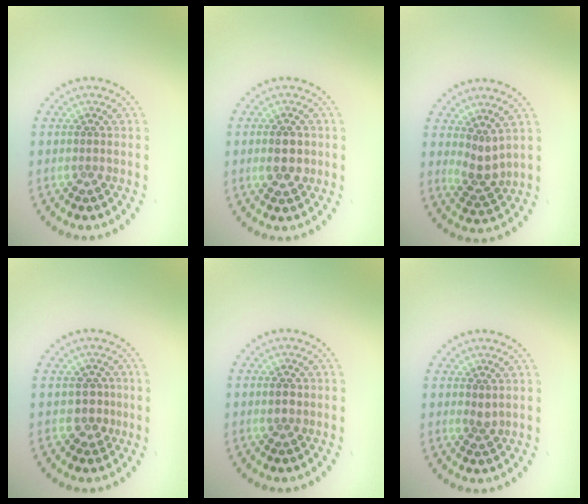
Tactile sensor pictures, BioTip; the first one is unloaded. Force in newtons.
{"total": 2.6, "press": 2.6, "slide": 0.2}
{"total": 2.1, "press": 1.5, "slide": 1.5}
{"total": 1.8, "press": 1.3, "slide": 1.3}
{"total": 1.1, "press": 1.0, "slide": 0.2}
{"total": 1.0, "press": 0.8, "slide": 0.6}